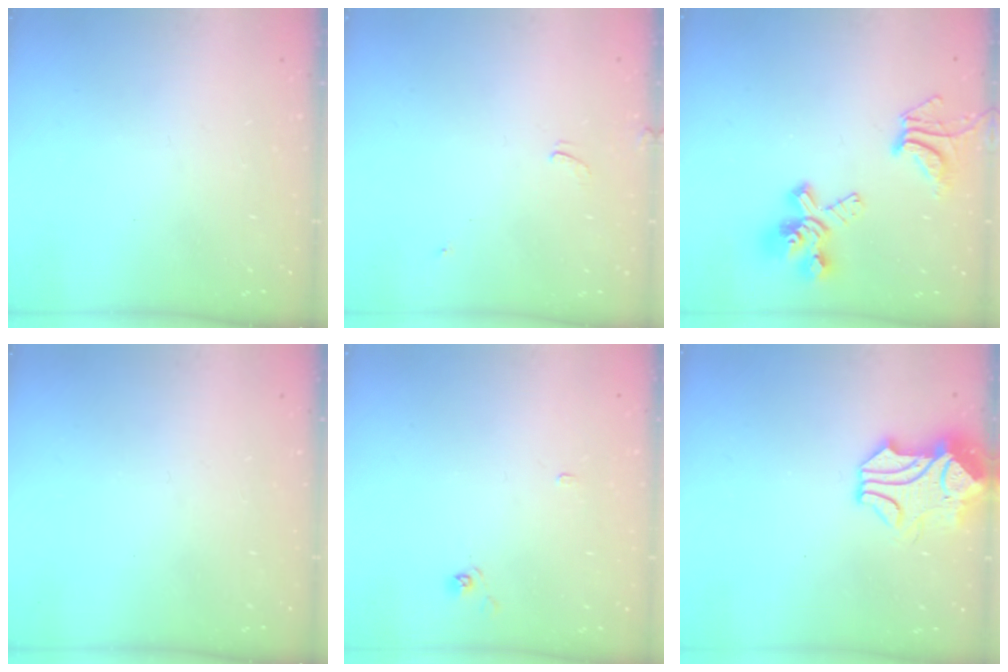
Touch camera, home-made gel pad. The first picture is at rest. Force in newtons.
{"total": 0.7, "press": 0.6, "slide": 0.4}
{"total": 8.0, "press": 7.6, "slide": 2.4}
{"total": 0.0}
{"total": 2.0, "press": 2.0, "slide": 0.2}
{"total": 1.6, "press": 1.2, "slide": 1.1}